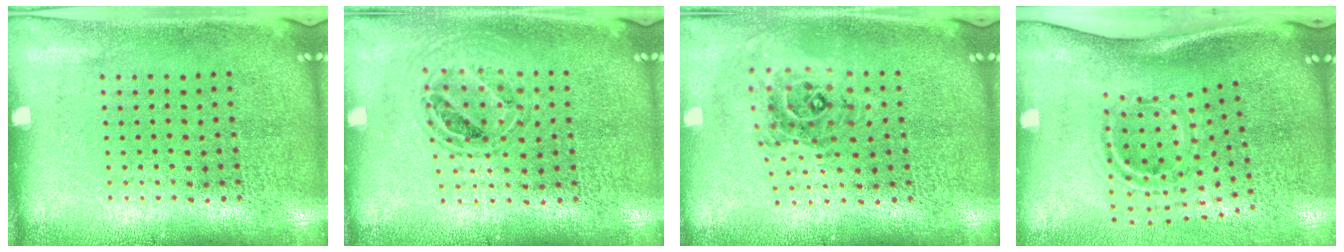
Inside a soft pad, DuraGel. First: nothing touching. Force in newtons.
{"total": 0.8, "press": 0.8, "slide": 0.1}
{"total": 0.9, "press": 0.9, "slide": 0.2}
{"total": 2.2, "press": 1.2, "slide": 1.8}